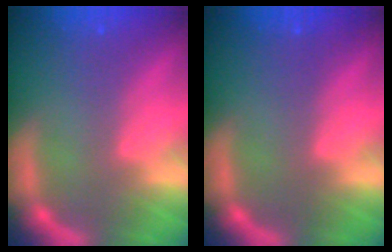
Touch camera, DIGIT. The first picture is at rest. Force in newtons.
{"total": 0.0}